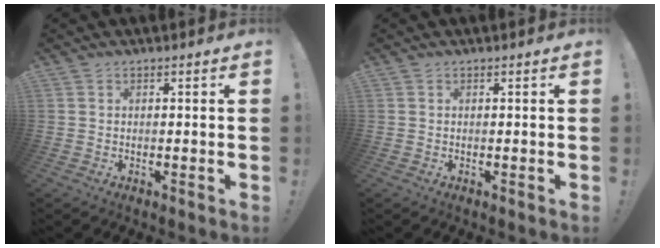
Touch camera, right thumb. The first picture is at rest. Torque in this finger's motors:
{"motor_torque": [0.00, 0.00, 0.03, 0.04, 0.00]}